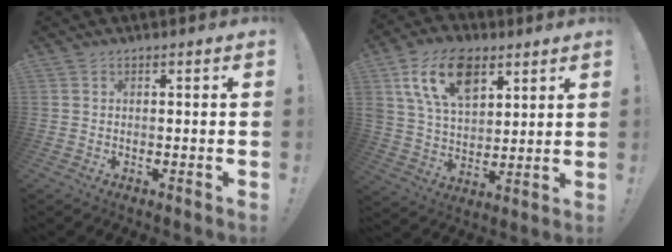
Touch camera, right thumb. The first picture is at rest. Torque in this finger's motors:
{"motor_torque": [1.85, 3.13, 0.72, -0.21, 0.13]}